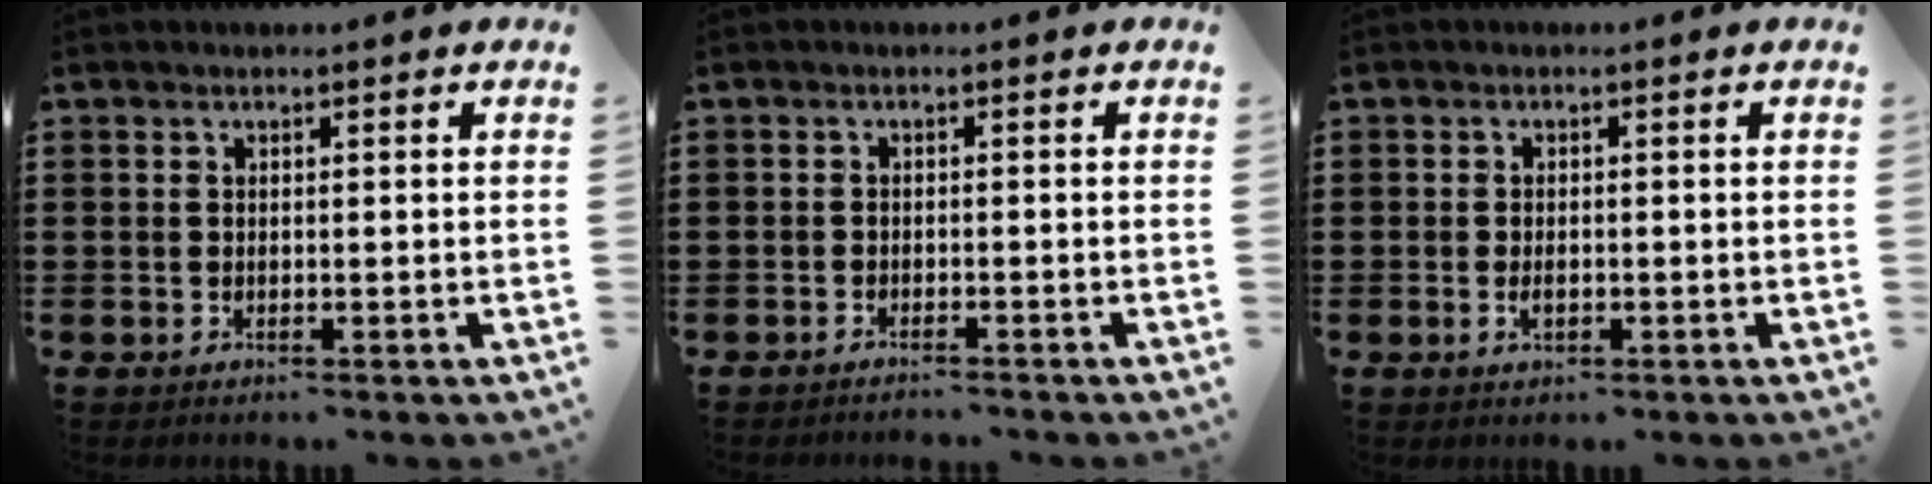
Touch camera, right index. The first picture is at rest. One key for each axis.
{"total": 1.4, "fx": -1.3, "fy": -0.2, "fz": 0.0, "tx": -0.003, "ty": -0.001, "tz": -0.027}
{"total": 1.7, "fx": -0.3, "fy": 0.9, "fz": 1.5, "tx": -0.027, "ty": 0.000, "tz": -0.005}